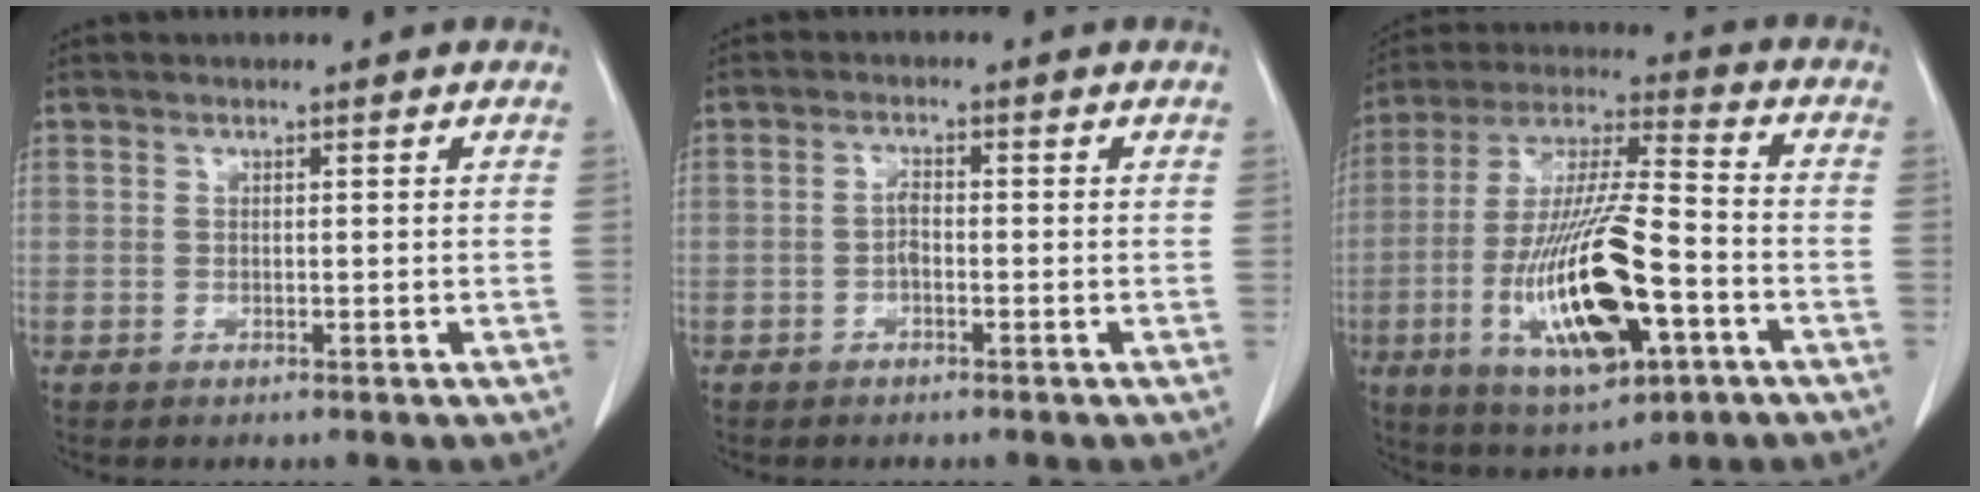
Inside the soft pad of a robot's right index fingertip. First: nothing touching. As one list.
[{"total": 1.7, "force": [-0.6, 0.7, 1.4], "torque": [-0.025, 0.005, -0.012]}, {"total": 19.2, "force": [-6.0, 4.4, 17.7], "torque": [-0.359, -0.016, -0.099]}]